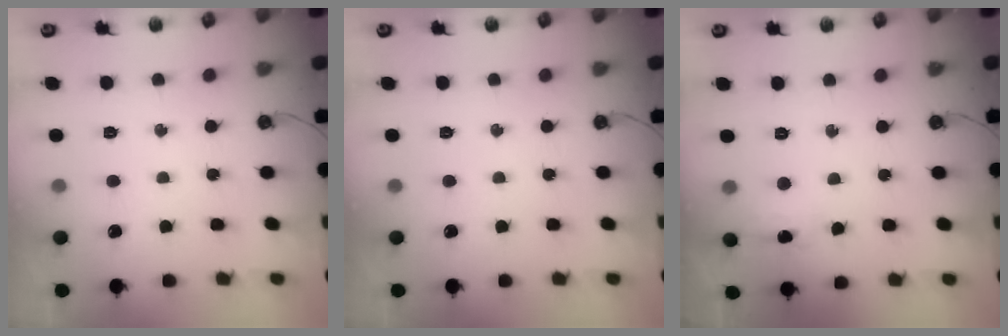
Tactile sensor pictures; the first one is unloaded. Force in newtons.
{"total": 0.0}
{"total": 6.1, "press": 6.1, "slide": 0.6}